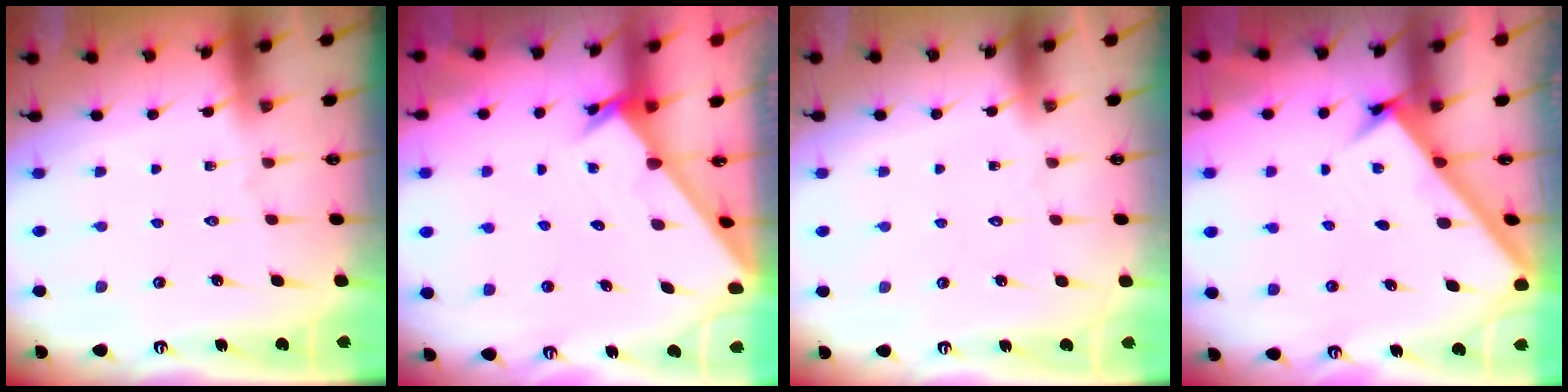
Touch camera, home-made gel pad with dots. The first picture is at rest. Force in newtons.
{"total": 1.3, "press": 1.3, "slide": 0.1}
{"total": 1.6, "press": 1.6, "slide": 0.1}
{"total": 2.8, "press": 2.7, "slide": 0.3}